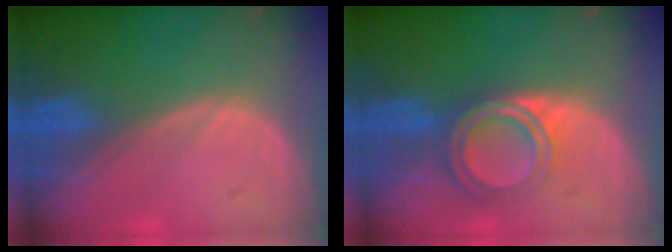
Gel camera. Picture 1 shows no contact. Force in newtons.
{"total": 6.0, "press": 5.2, "slide": 3.0}